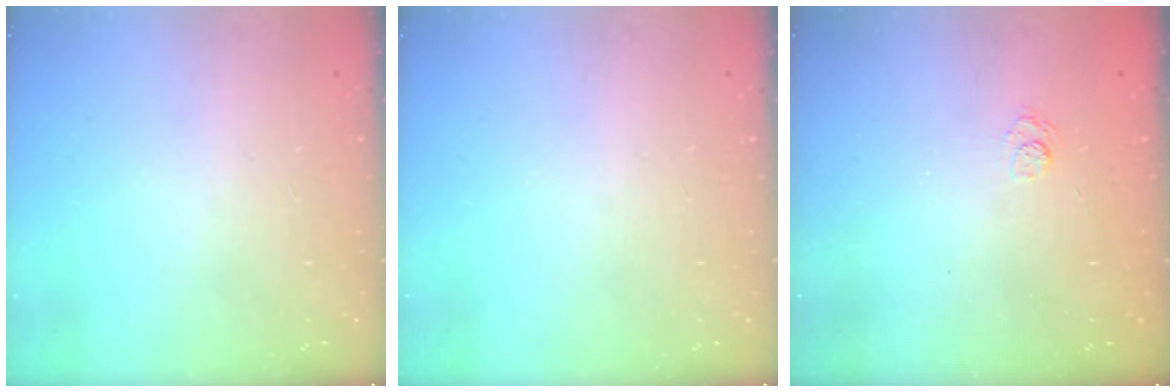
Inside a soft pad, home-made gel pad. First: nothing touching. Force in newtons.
{"total": 0.0}
{"total": 2.6, "press": 2.3, "slide": 1.3}